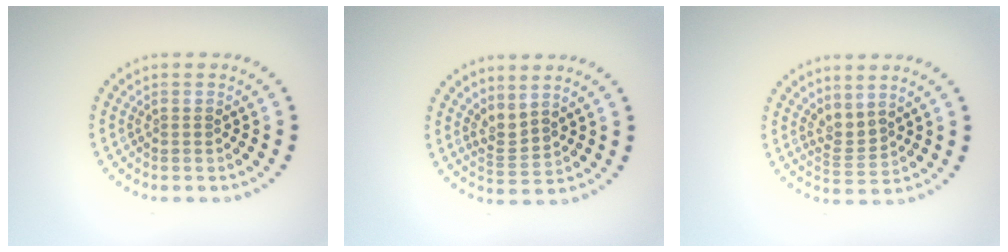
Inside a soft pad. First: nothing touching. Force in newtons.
{"total": 2.2, "press": 1.5, "slide": 1.6}
{"total": 2.0, "press": 1.4, "slide": 1.4}